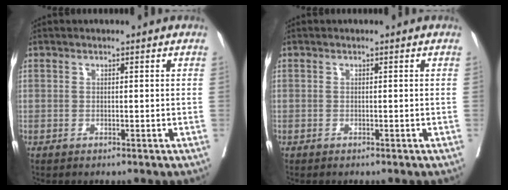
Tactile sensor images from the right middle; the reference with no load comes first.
{"total": 0.0}